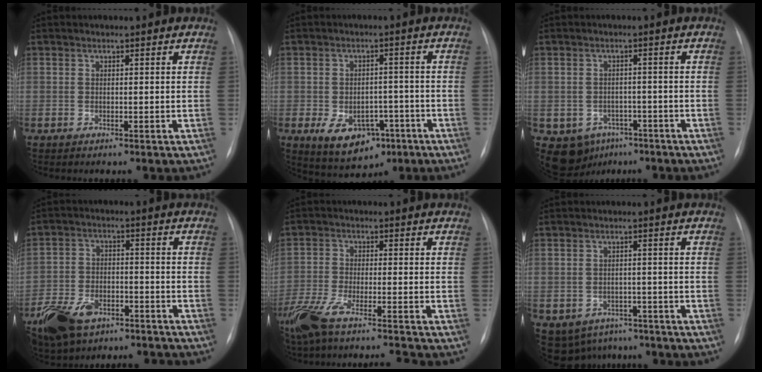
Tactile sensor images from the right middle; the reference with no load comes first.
{"total": 8.4, "force": [-3.8, 5.5, 5.0], "torque": [-0.081, 0.005, -0.046]}
{"total": 7.3, "force": [-4.0, 5.8, 1.9], "torque": [-0.038, 0.012, -0.047]}
{"total": 14.5, "force": [-10.5, 7.3, 7.0], "torque": [-0.160, 0.006, -0.172]}
{"total": 11.4, "force": [-9.9, -0.1, 5.8], "torque": [-0.112, -0.015, -0.170]}
{"total": 8.0, "force": [-5.5, 5.7, 1.6], "torque": [-0.033, 0.009, -0.065]}